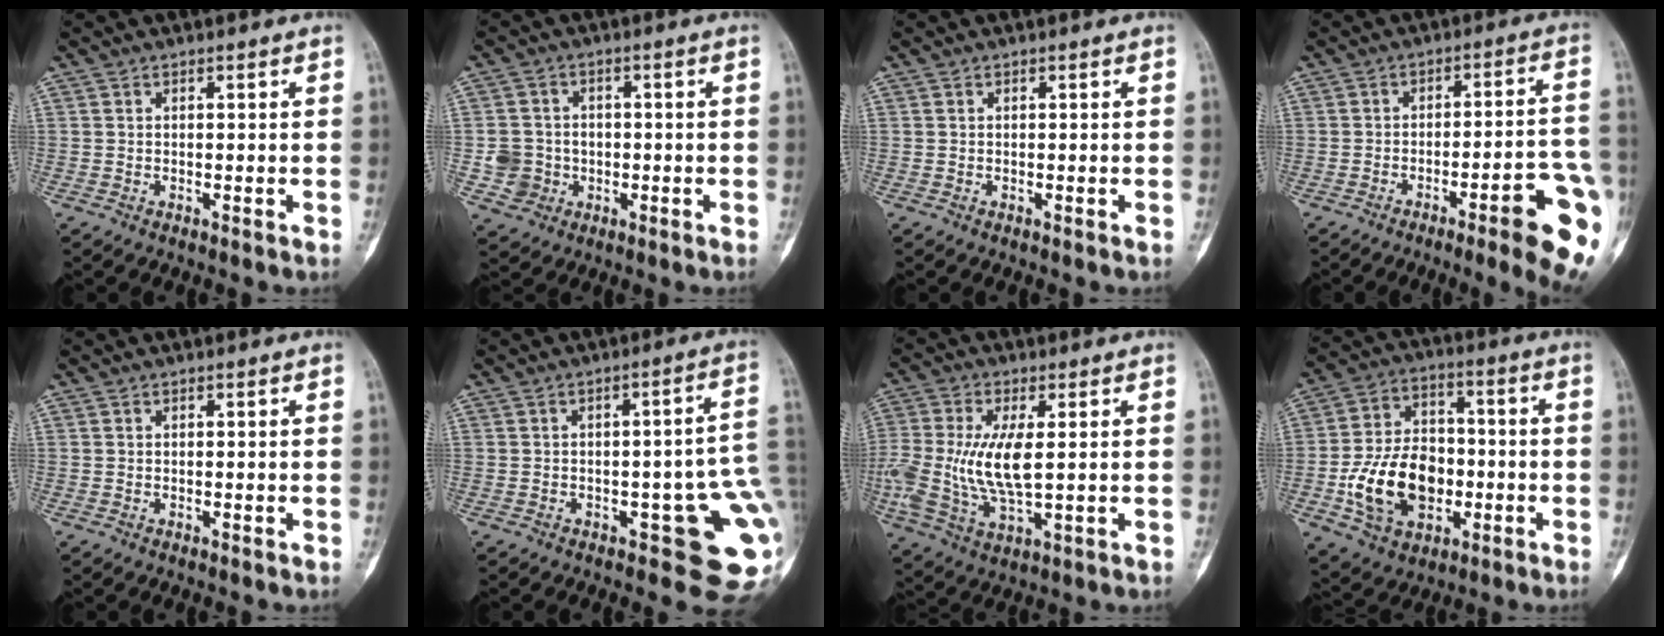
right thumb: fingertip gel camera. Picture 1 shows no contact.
{"total": 5.9, "force": [-1.0, 5.7, 1.4], "torque": [-0.006, 0.009, -0.014]}
{"total": 0.0}
{"total": 14.6, "force": [-6.5, 2.2, 12.9], "torque": [-0.126, 0.031, -0.079]}
{"total": 0.0}
{"total": 13.6, "force": [-3.2, 5.0, 12.2], "torque": [-0.108, 0.017, -0.031]}
{"total": 14.2, "force": [0.5, 6.0, 12.8], "torque": [-0.296, -0.012, 0.017]}
{"total": 17.2, "force": [-3.7, 12.2, 11.6], "torque": [-0.177, 0.026, -0.057]}